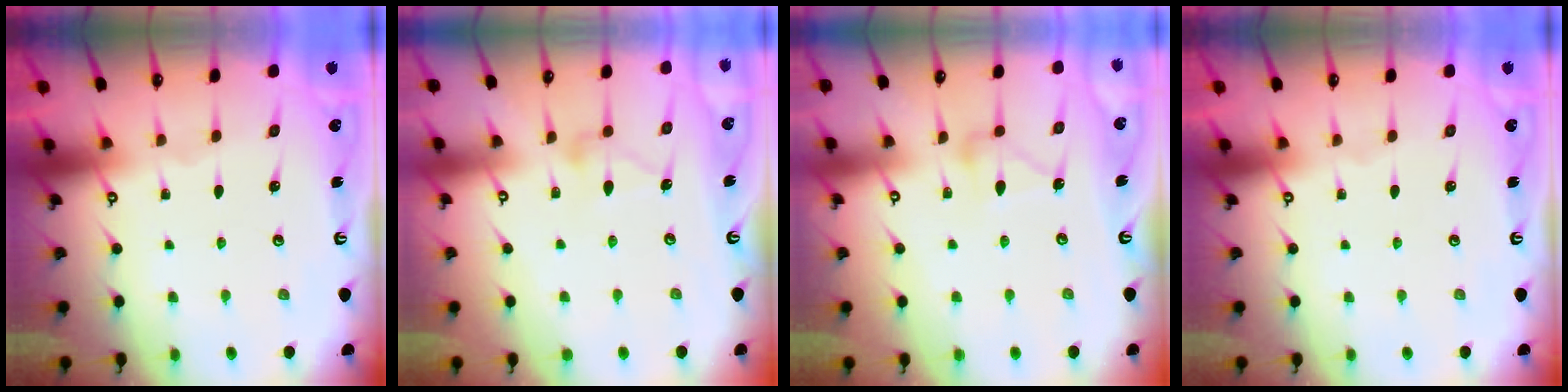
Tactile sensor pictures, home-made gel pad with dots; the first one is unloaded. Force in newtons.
{"total": 10.4, "press": 10.4, "slide": 0.4}
{"total": 11.1, "press": 11.1, "slide": 0.5}
{"total": 0.0}